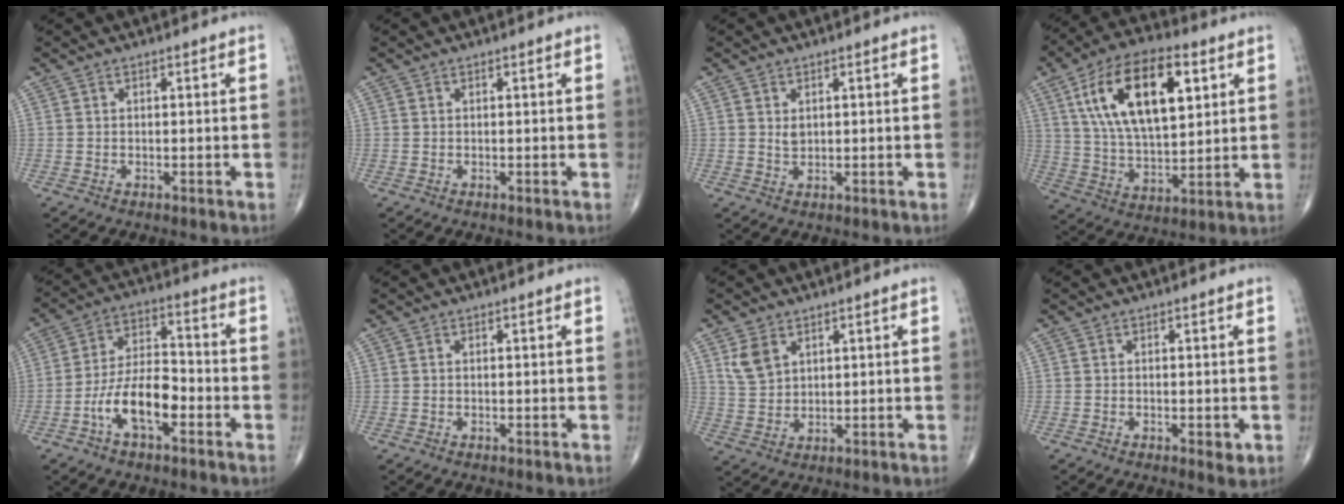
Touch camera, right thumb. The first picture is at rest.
{"total": 0.0}
{"total": 1.4, "force": [0.5, 1.0, 0.9], "torque": [-0.010, -0.006, 0.013]}
{"total": 20.4, "force": [7.3, 9.6, 16.5], "torque": [-0.274, -0.010, 0.129]}
{"total": 11.4, "force": [-4.6, 5.2, 9.0], "torque": [-0.162, 0.039, -0.087]}
{"total": 0.0}
{"total": 5.1, "force": [2.6, 3.4, 2.8], "torque": [-0.048, -0.009, 0.060]}
{"total": 2.0, "force": [-0.6, 0.8, 1.7], "torque": [-0.023, -0.005, -0.009]}